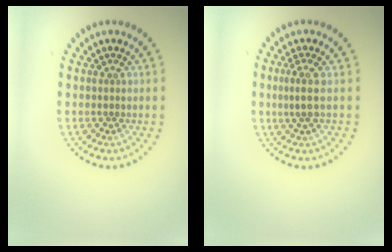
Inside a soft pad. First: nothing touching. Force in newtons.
{"total": 2.0, "press": 1.5, "slide": 1.3}